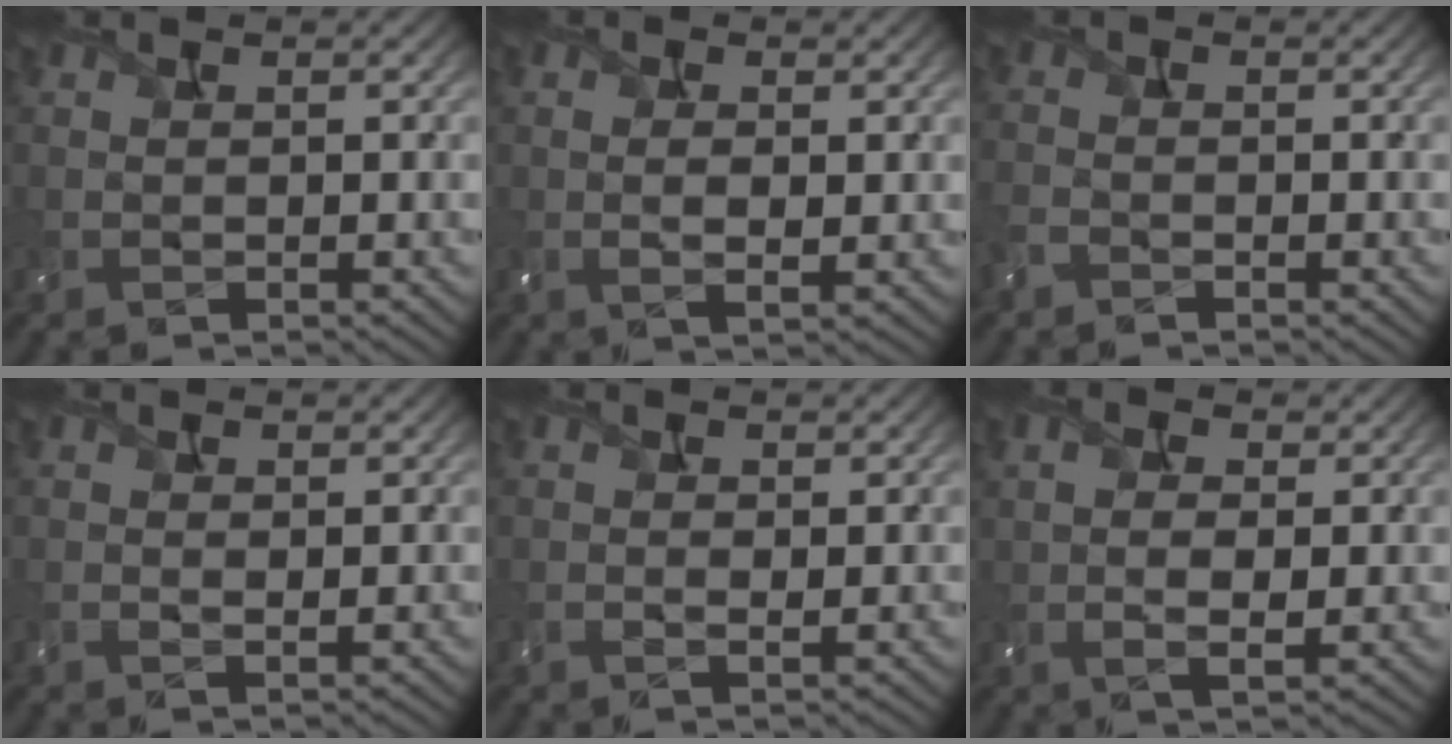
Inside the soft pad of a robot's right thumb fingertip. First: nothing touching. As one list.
[{"total": 2.8, "force": [0.4, 1.4, 2.4], "torque": [-0.048, -0.003, 0.009]}, {"total": 2.1, "force": [-1.4, 1.1, 1.0], "torque": [-0.029, -0.003, -0.040]}, {"total": 1.1, "force": [0.7, 0.4, 0.7], "torque": [-0.017, 0.002, 0.012]}, {"total": 1.3, "force": [0.7, 0.6, 0.9], "torque": [-0.022, 0.001, 0.011]}, {"total": 4.3, "force": [1.0, 2.3, 3.5], "torque": [-0.075, 0.004, 0.016]}]